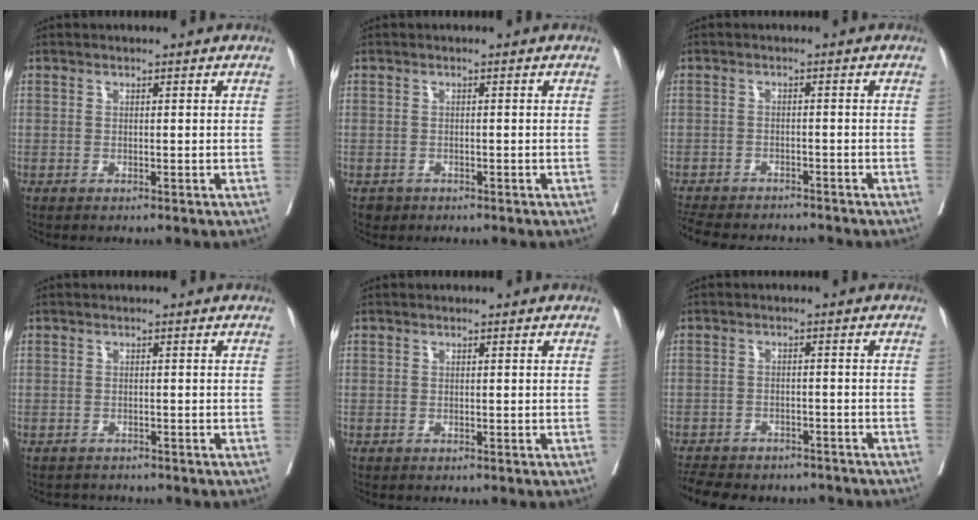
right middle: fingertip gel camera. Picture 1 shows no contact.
{"total": 1.2, "force": [-0.8, 0.9, 0.1], "torque": [-0.003, 0.002, -0.009]}
{"total": 11.7, "force": [-10.6, 3.0, 3.9], "torque": [-0.079, -0.006, -0.148]}
{"total": 1.8, "force": [-1.6, 0.7, -0.5], "torque": [0.005, -0.004, -0.028]}
{"total": 0.0}
{"total": 12.7, "force": [-11.0, 4.8, 4.1], "torque": [-0.090, 0.003, -0.142]}